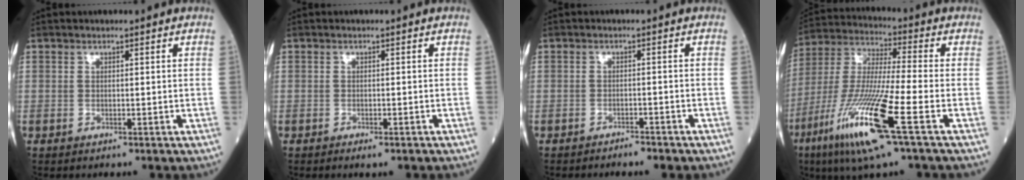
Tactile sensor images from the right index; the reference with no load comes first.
{"total": 1.7, "force": [-1.3, 0.3, 1.1], "torque": [-0.014, -0.003, -0.016]}
{"total": 2.2, "force": [-2.0, 0.3, 0.8], "torque": [-0.016, -0.002, -0.025]}
{"total": 17.5, "force": [-8.0, 0.4, 15.6], "torque": [-0.339, -0.036, -0.155]}